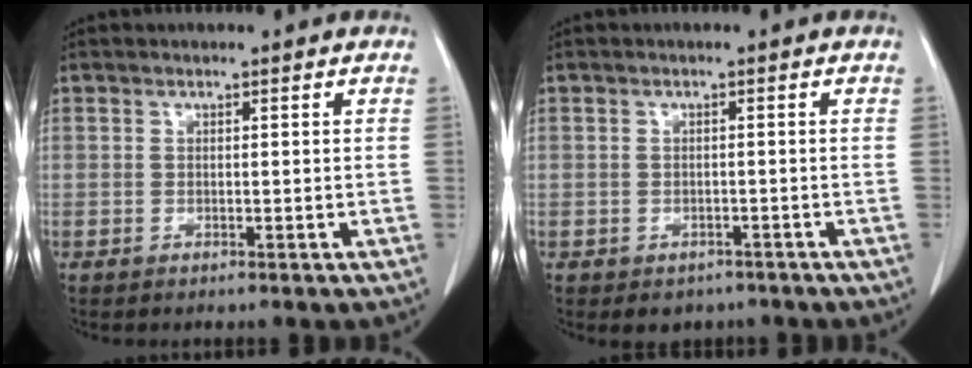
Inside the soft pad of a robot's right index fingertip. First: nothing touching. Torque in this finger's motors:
{"motor_torque": [-1.02, -0.28, -0.32, -0.13]}